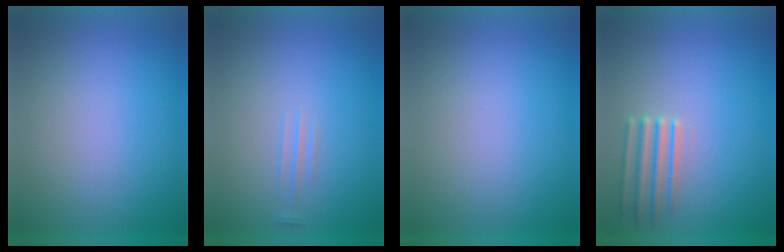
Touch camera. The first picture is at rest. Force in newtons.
{"total": 1.2}
{"total": 0.0}
{"total": 2.2}